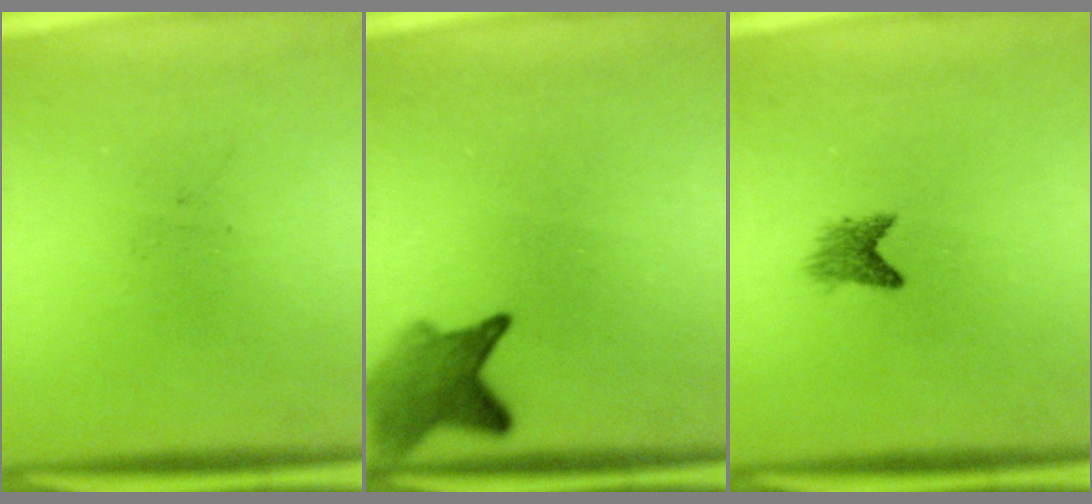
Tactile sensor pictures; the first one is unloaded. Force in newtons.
{"total": 4.7}
{"total": 2.1}